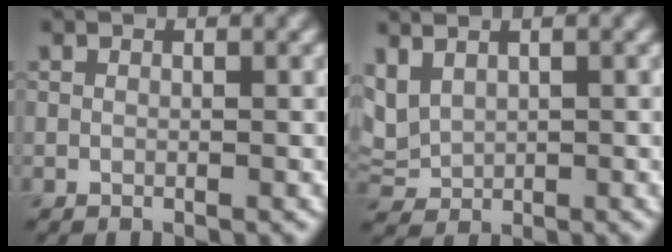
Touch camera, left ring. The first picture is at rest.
{"total": 2.7, "force": [1.4, 1.7, 1.5], "torque": [-0.042, 0.007, 0.035]}